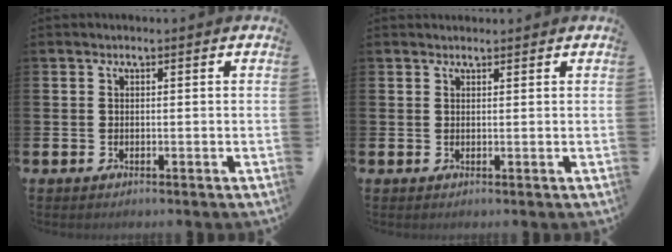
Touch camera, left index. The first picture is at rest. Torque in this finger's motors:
{"motor_torque": [-0.72, -1.42, 0.05, 0.01]}